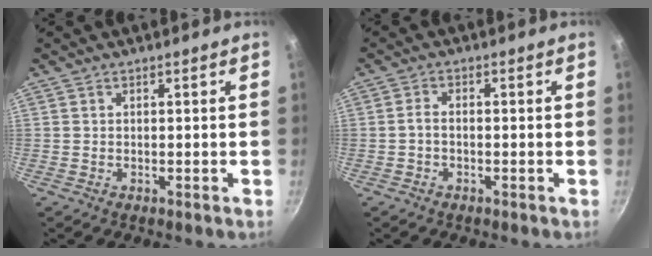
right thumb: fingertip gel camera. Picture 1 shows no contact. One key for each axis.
{"total": 1.9, "fx": -0.8, "fy": 1.0, "fz": 1.4, "tx": -0.027, "ty": 0.014, "tz": -0.019}